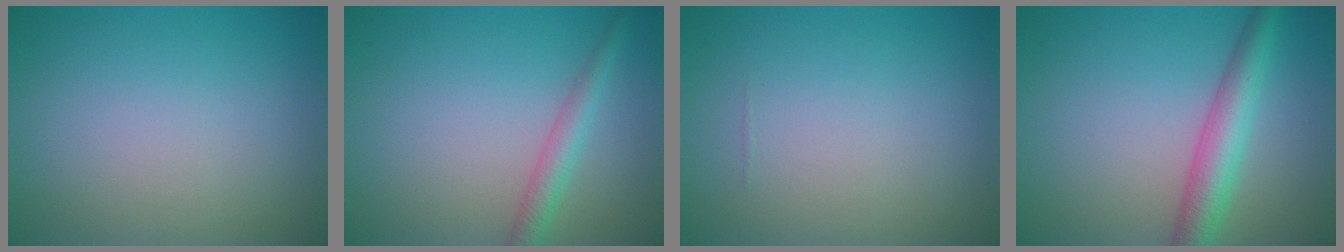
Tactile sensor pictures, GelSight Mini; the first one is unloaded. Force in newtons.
{"total": 2.2, "press": 2.2, "slide": 0.1}
{"total": 0.0}
{"total": 4.3, "press": 4.3, "slide": 0.1}